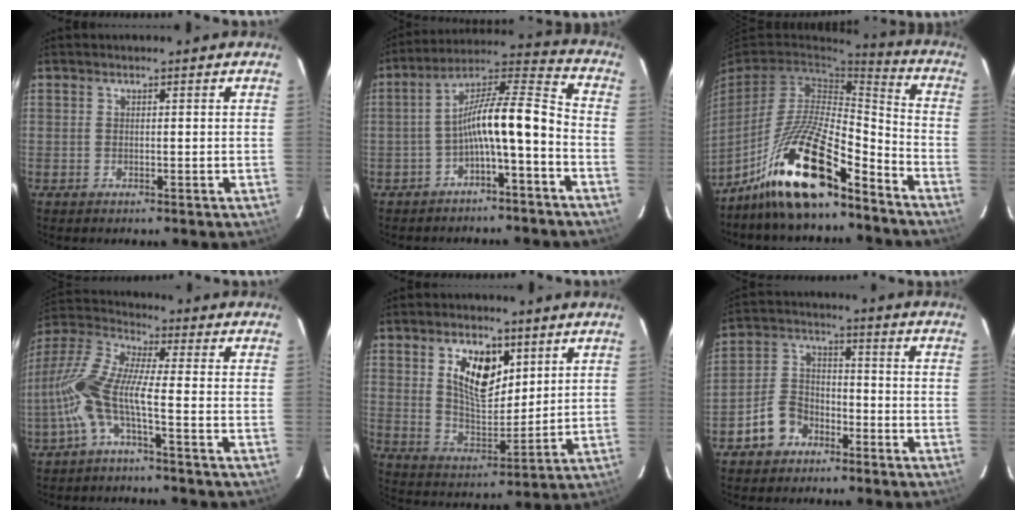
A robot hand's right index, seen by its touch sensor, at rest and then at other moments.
{"total": 11.6, "force": [-4.8, 1.8, 10.4], "torque": [-0.195, 0.026, -0.082]}
{"total": 17.1, "force": [-12.2, 4.1, 11.2], "torque": [-0.230, -0.004, -0.228]}
{"total": 10.1, "force": [-3.2, 0.9, 9.5], "torque": [-0.206, 0.006, -0.067]}
{"total": 11.0, "force": [4.8, 5.8, 8.1], "torque": [-0.142, 0.004, 0.093]}
{"total": 7.5, "force": [-4.6, 5.3, 2.8], "torque": [-0.068, 0.026, -0.080]}